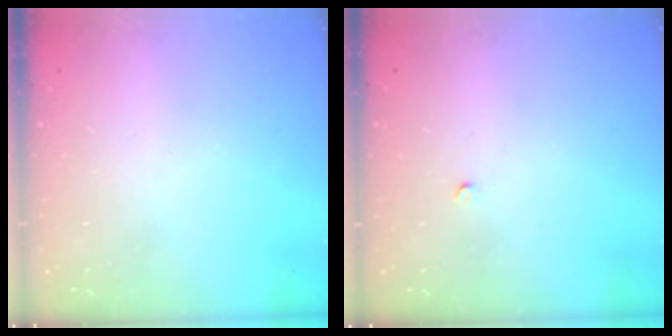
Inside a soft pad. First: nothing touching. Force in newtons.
{"total": 2.0, "press": 2.0, "slide": 0.3}